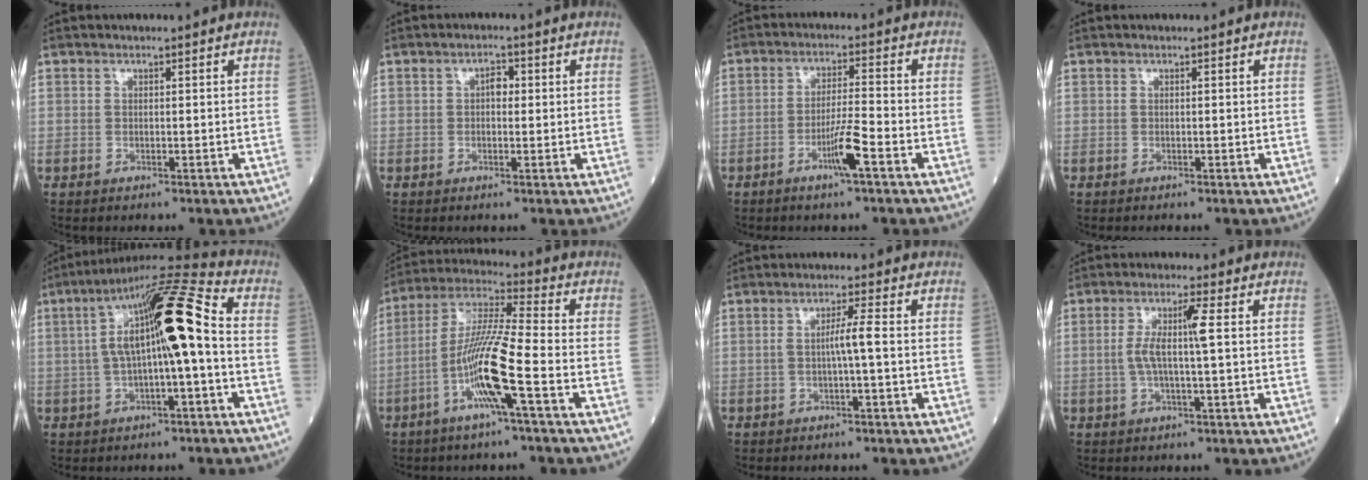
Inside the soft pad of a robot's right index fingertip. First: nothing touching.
{"total": 1.9, "force": [0.2, 1.1, 1.5], "torque": [-0.021, 0.008, 0.000]}
{"total": 5.3, "force": [-2.7, -0.4, 4.5], "torque": [-0.087, -0.004, -0.050]}
{"total": 0.0}
{"total": 14.1, "force": [0.4, 1.5, 14.0], "torque": [-0.242, 0.040, 0.003]}
{"total": 12.0, "force": [-4.3, -0.4, 11.1], "torque": [-0.225, 0.003, -0.088]}
{"total": 2.9, "force": [-0.4, -0.5, 2.8], "torque": [-0.051, 0.006, -0.005]}
{"total": 5.2, "force": [0.1, -0.2, 5.2], "torque": [-0.110, 0.008, 0.004]}